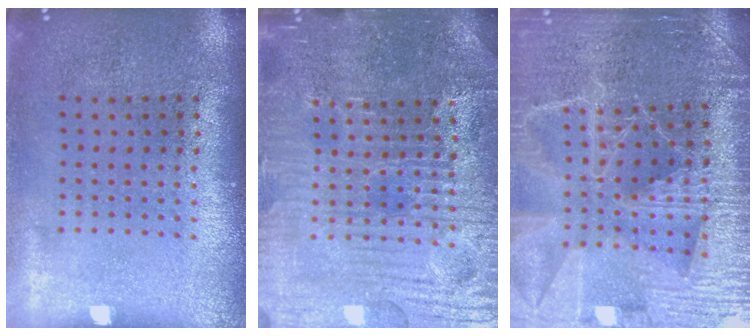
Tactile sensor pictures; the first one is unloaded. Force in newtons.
{"total": 5.3, "press": 5.0, "slide": 1.6}
{"total": 4.3, "press": 4.1, "slide": 1.3}